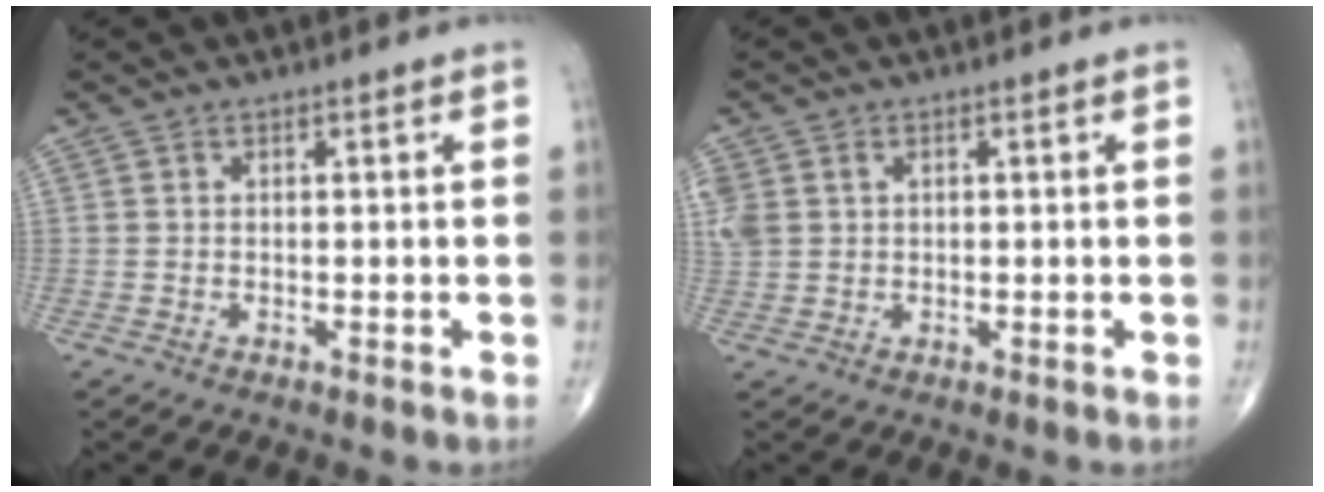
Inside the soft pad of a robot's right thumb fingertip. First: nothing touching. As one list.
[{"total": 5.9, "force": [1.8, 4.7, 3.2], "torque": [-0.095, 0.010, 0.044]}]